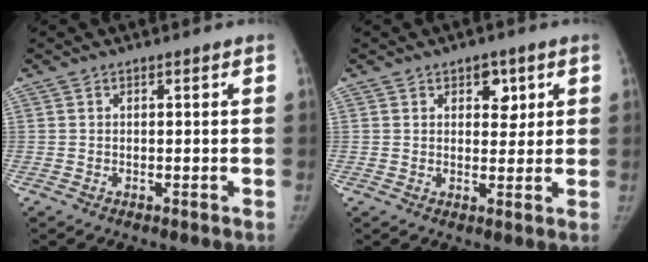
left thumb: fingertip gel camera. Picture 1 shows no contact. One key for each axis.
{"total": 4.4, "fx": 2.1, "fy": 3.0, "fz": 2.6, "tx": -0.005, "ty": -0.009, "tz": 0.027}